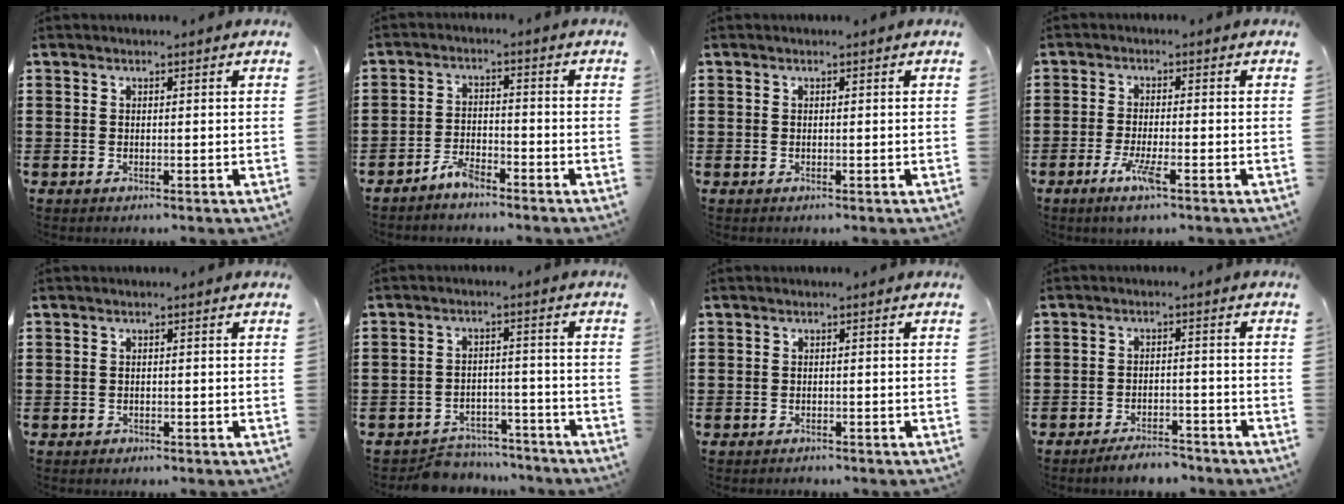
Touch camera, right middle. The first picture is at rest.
{"total": 3.4, "force": [-3.2, 0.7, 1.0], "torque": [-0.034, 0.005, -0.068]}
{"total": 0.0}
{"total": 4.5, "force": [-2.4, 0.5, 3.7], "torque": [-0.086, -0.013, -0.046]}
{"total": 0.6, "force": [-0.5, 0.2, 0.0], "torque": [-0.002, 0.000, -0.011]}
{"total": 4.9, "force": [-4.8, 0.9, -0.1], "torque": [-0.003, 0.009, -0.098]}
{"total": 1.0, "force": [-0.9, 0.4, -0.2], "torque": [0.001, 0.002, -0.021]}
{"total": 3.1, "force": [-3.1, 0.3, 0.3], "torque": [-0.011, 0.000, -0.063]}